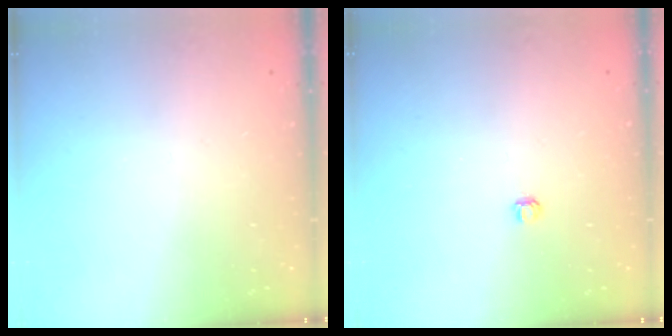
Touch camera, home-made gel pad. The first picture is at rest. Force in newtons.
{"total": 2.8, "press": 2.8, "slide": 0.3}